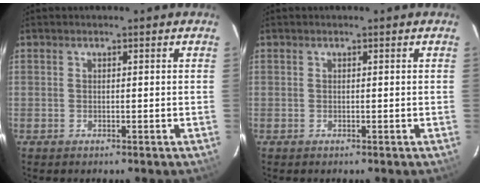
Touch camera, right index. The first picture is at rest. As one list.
[{"total": 0.0}]